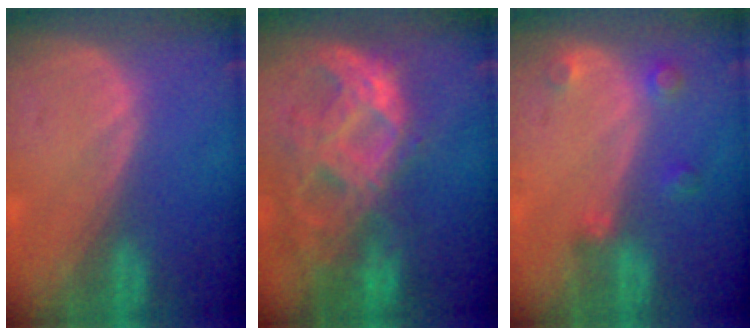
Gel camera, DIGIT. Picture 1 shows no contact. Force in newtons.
{"total": 11.2, "press": 9.4, "slide": 6.0}
{"total": 2.9, "press": 2.8, "slide": 0.8}